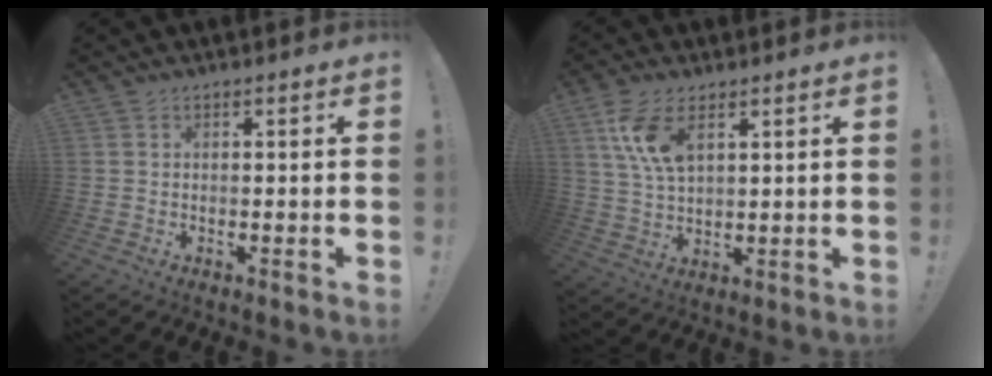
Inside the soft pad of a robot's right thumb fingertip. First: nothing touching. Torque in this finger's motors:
{"motor_torque": [-0.50, 0.82, 0.21, 0.51, 0.10]}